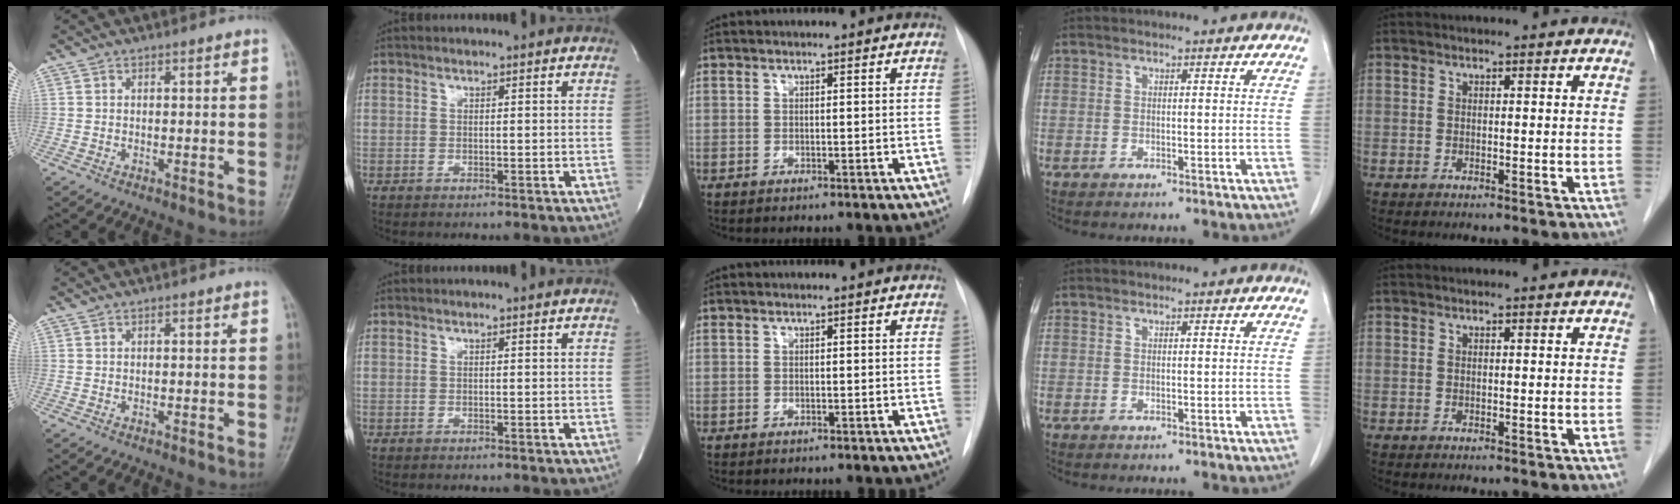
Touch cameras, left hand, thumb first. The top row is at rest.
{}